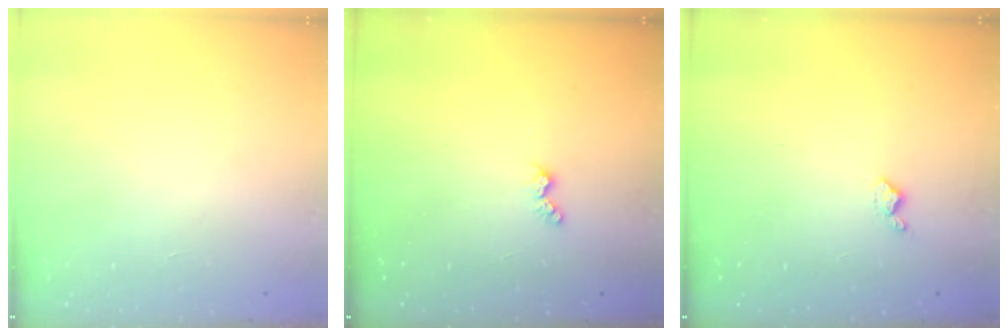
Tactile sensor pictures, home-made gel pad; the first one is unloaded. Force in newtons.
{"total": 3.7, "press": 3.6, "slide": 0.7}
{"total": 3.9, "press": 3.8, "slide": 0.7}